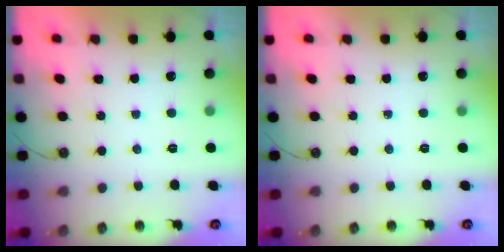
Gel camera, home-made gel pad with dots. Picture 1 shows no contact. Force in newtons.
{"total": 0.0}